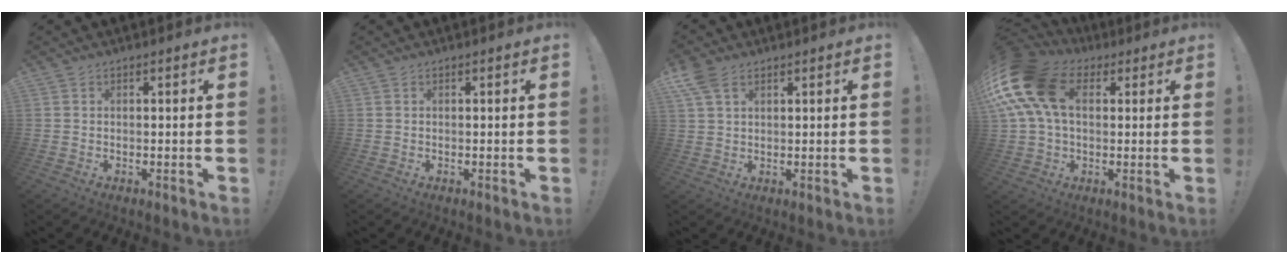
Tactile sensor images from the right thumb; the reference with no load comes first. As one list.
[{"total": 0.0}, {"total": 5.8, "force": [3.2, 3.1, 3.7], "torque": [-0.068, -0.006, 0.064]}, {"total": 20.1, "force": [5.8, 13.1, 14.0], "torque": [-0.275, -0.009, 0.103]}]